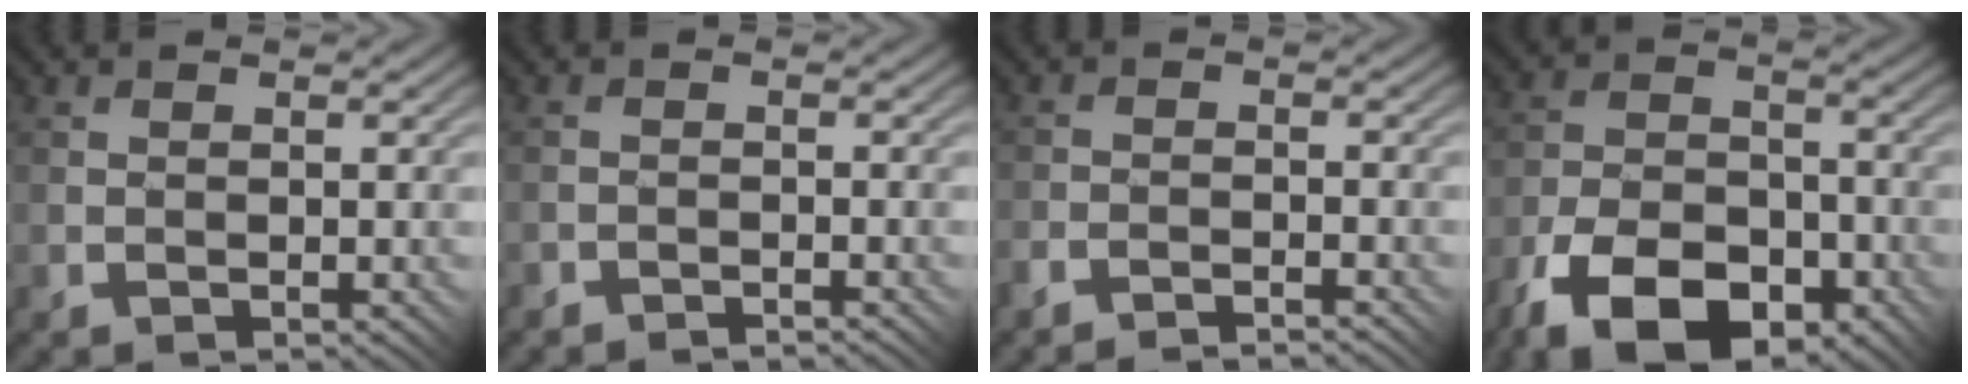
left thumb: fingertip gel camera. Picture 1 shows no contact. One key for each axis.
{"total": 1.4, "fx": -0.9, "fy": -0.6, "fz": -0.9, "tx": 0.017, "ty": 0.011, "tz": -0.025}
{"total": 2.6, "fx": -2.6, "fy": -0.4, "fz": 0.0, "tx": 0.001, "ty": 0.008, "tz": -0.061}
{"total": 12.3, "fx": -7.8, "fy": 6.2, "fz": 7.1, "tx": -0.156, "ty": -0.013, "tz": -0.144}